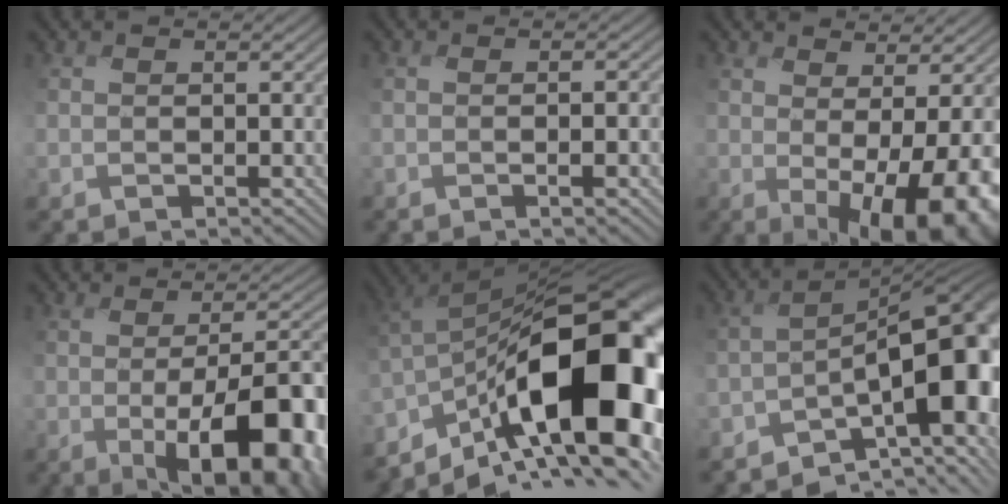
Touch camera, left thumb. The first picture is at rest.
{"total": 2.1, "force": [-0.4, -0.1, 2.0], "torque": [-0.035, 0.006, -0.003]}
{"total": 8.4, "force": [-0.3, 2.4, 8.1], "torque": [-0.117, -0.008, 0.012]}
{"total": 12.5, "force": [-3.6, 4.4, 11.1], "torque": [-0.160, -0.018, -0.046]}
{"total": 18.7, "force": [-5.6, 8.4, 15.8], "torque": [-0.237, 0.006, -0.091]}
{"total": 13.2, "force": [-4.8, 4.7, 11.4], "torque": [-0.146, 0.002, -0.083]}